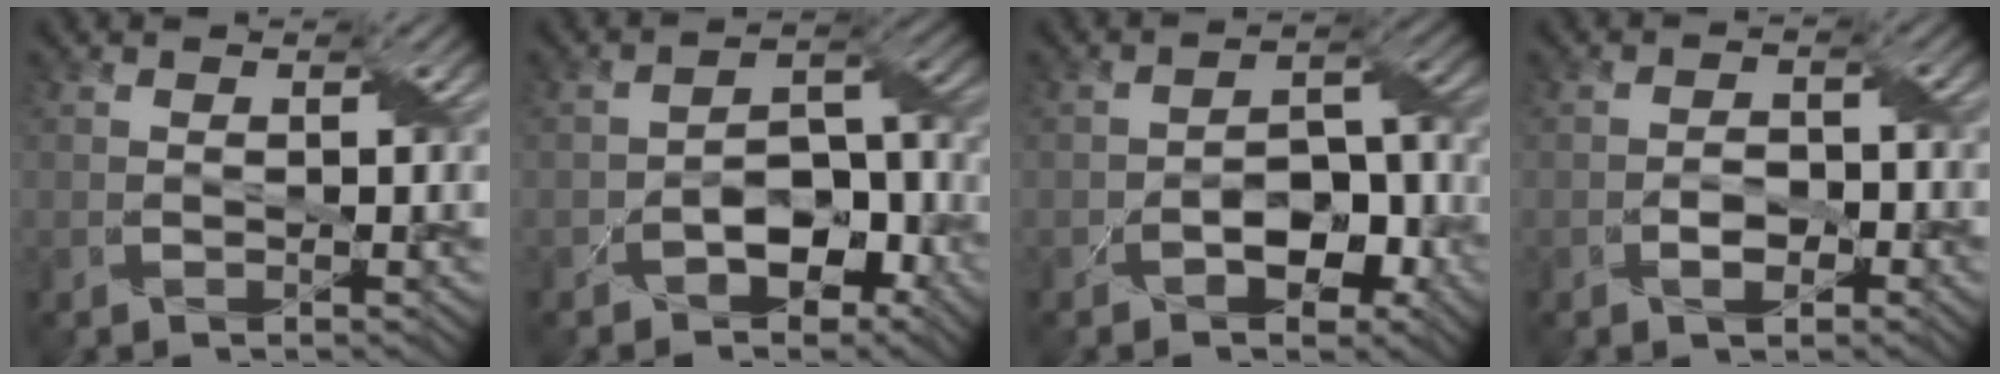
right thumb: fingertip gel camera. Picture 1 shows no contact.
{"total": 7.5, "force": [-3.6, 4.6, 4.7], "torque": [-0.070, 0.000, -0.063]}
{"total": 6.6, "force": [-2.9, 4.0, 4.4], "torque": [-0.063, 0.003, -0.050]}
{"total": 3.1, "force": [-1.5, 1.9, 2.0], "torque": [-0.034, 0.002, -0.025]}